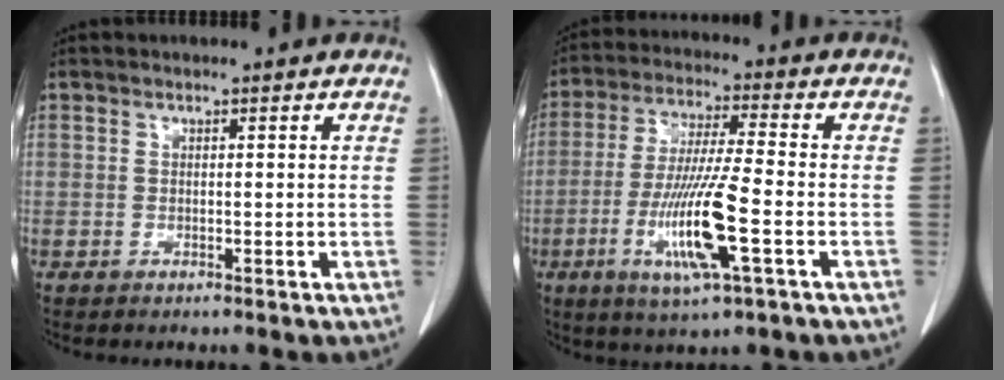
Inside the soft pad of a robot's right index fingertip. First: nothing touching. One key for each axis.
{"total": 12.7, "fx": -4.0, "fy": 0.3, "fz": 12.1, "tx": -0.242, "ty": -0.019, "tz": -0.078}